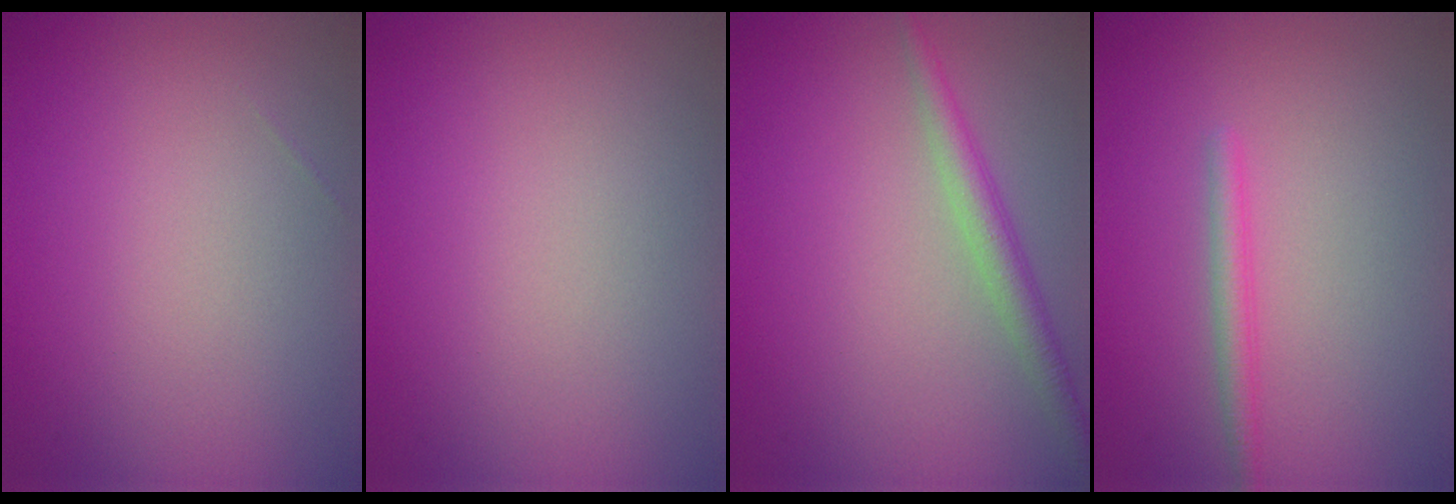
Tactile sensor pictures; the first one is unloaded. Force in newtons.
{"total": 0.0}
{"total": 2.5, "press": 2.5, "slide": 0.1}
{"total": 1.7, "press": 1.7, "slide": 0.1}